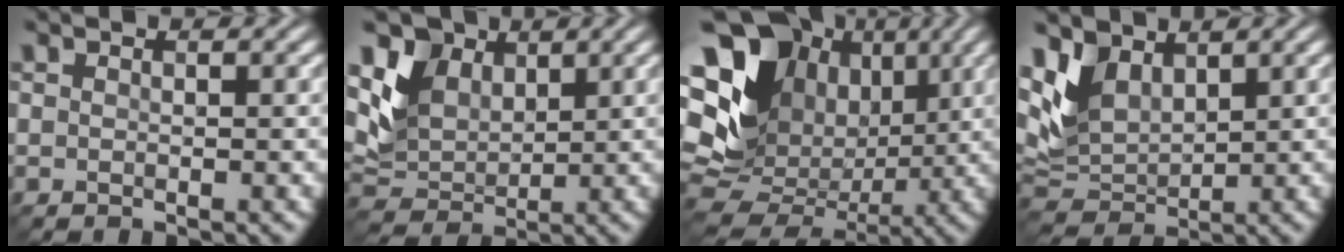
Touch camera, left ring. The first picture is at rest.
{"total": 5.1, "force": [3.0, 3.6, 1.9], "torque": [-0.058, -0.001, 0.062]}
{"total": 20.1, "force": [5.3, 16.5, 10.2], "torque": [-0.227, 0.041, 0.091]}
{"total": 4.5, "force": [2.6, 2.9, 2.2], "torque": [-0.062, -0.007, 0.055]}